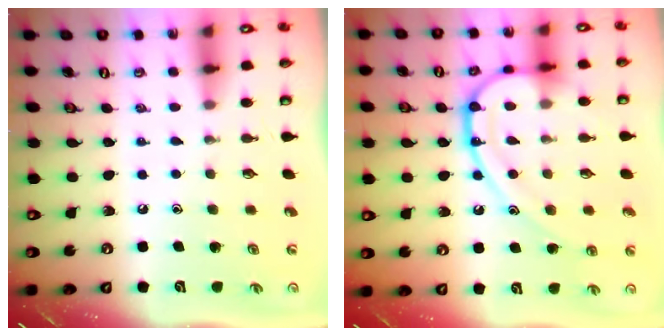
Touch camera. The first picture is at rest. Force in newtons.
{"total": 15.7, "press": 15.7, "slide": 1.2}